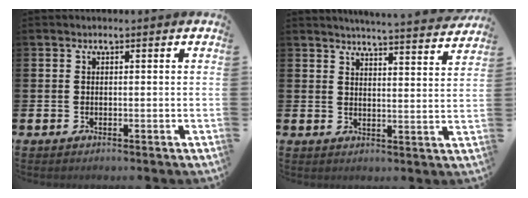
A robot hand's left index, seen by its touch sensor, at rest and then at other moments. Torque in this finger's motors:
{"motor_torque": [1.02, -1.12, 0.55, 0.09]}